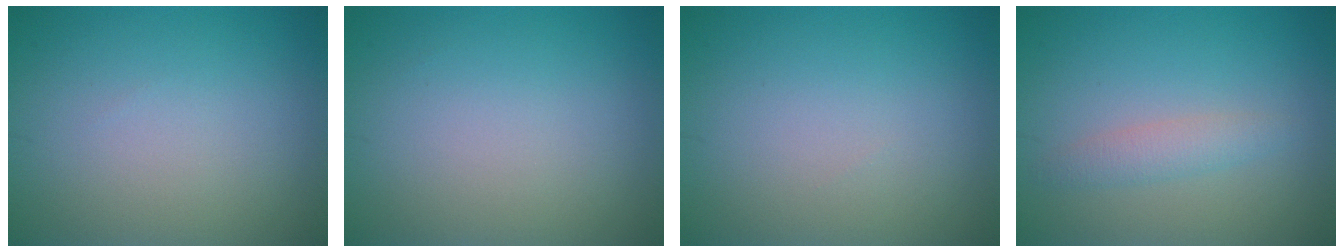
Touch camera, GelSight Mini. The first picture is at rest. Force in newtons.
{"total": 0.0}
{"total": 0.0}
{"total": 1.9, "press": 1.9, "slide": 0.0}